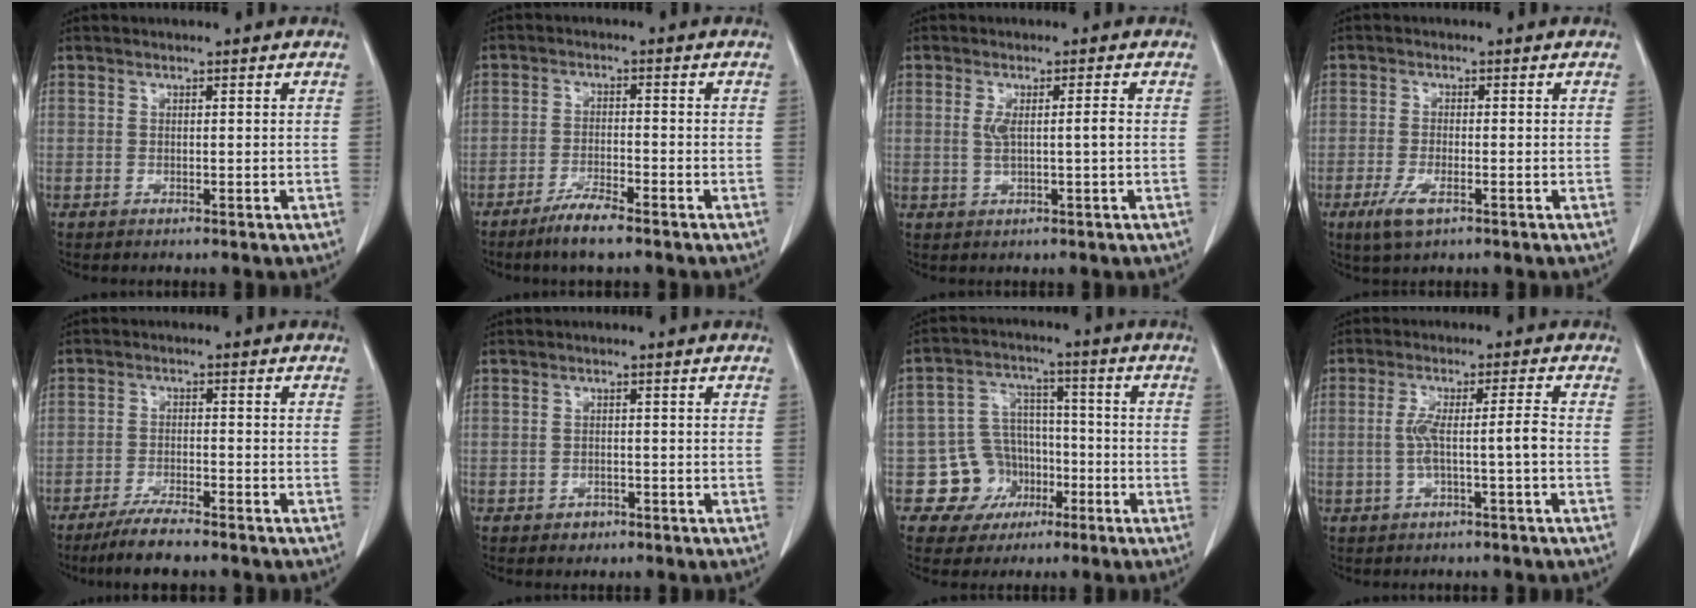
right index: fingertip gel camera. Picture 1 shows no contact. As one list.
[{"total": 4.7, "force": [-3.6, 0.1, 3.0], "torque": [-0.061, -0.009, -0.069]}, {"total": 3.4, "force": [0.1, 0.1, 3.4], "torque": [-0.068, 0.003, 0.005]}, {"total": 4.1, "force": [-2.1, 1.1, 3.3], "torque": [-0.074, -0.007, -0.035]}, {"total": 5.7, "force": [-4.7, 0.3, 3.2], "torque": [-0.059, -0.016, -0.087]}, {"total": 1.5, "force": [-0.8, 1.2, 0.4], "torque": [-0.005, 0.004, -0.007]}, {"total": 8.7, "force": [-3.3, 8.0, 1.3], "torque": [-0.011, 0.025, -0.043]}, {"total": 5.1, "force": [-1.1, -0.3, 4.9], "torque": [-0.098, 0.018, -0.016]}]